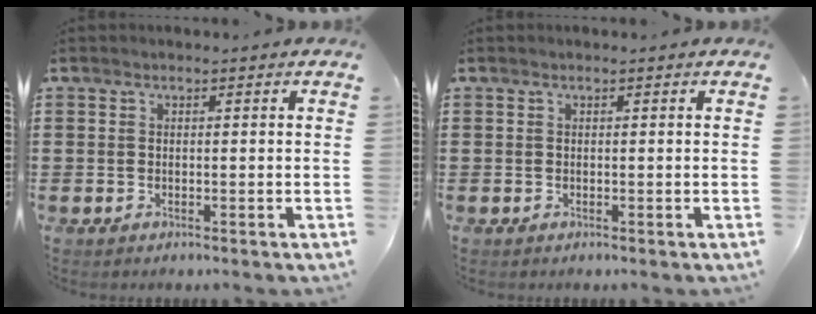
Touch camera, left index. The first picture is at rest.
{"total": 0.0}